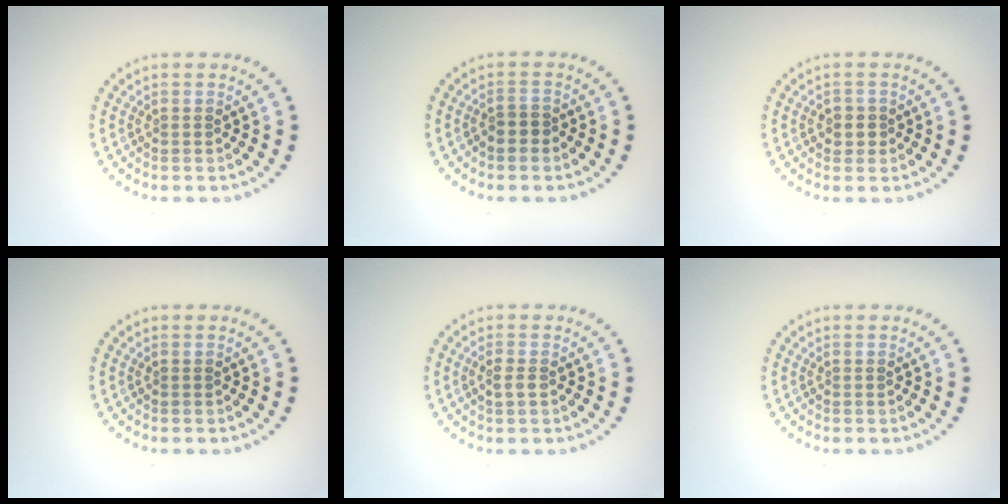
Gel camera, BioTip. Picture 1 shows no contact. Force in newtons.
{"total": 1.5, "press": 1.4, "slide": 0.7}
{"total": 1.5, "press": 1.4, "slide": 0.6}
{"total": 0.0}
{"total": 1.2, "press": 1.2, "slide": 0.0}
{"total": 0.0}